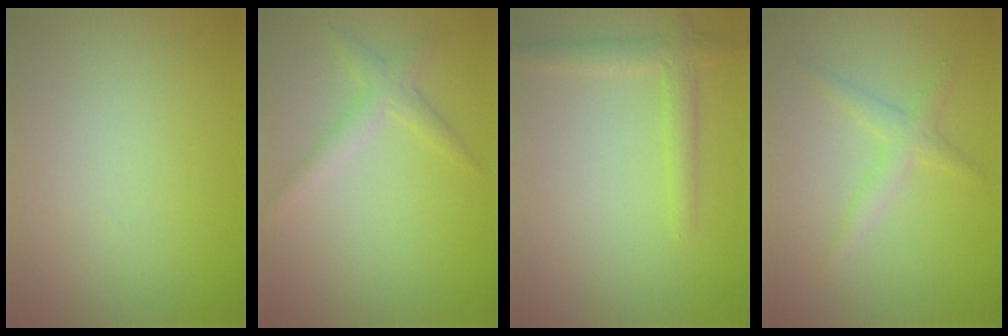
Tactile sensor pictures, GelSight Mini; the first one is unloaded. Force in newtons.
{"total": 2.0, "press": 2.0, "slide": 0.1}
{"total": 2.3, "press": 2.3, "slide": 0.2}
{"total": 2.0, "press": 2.0, "slide": 0.1}